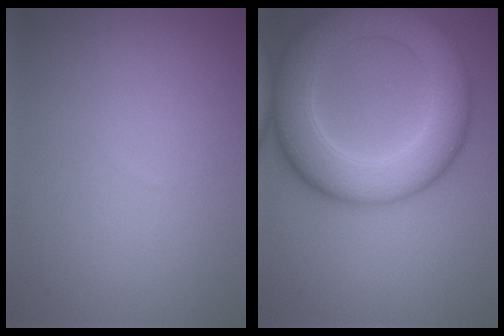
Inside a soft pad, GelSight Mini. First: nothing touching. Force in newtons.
{"total": 9.5, "press": 9.5, "slide": 0.4}